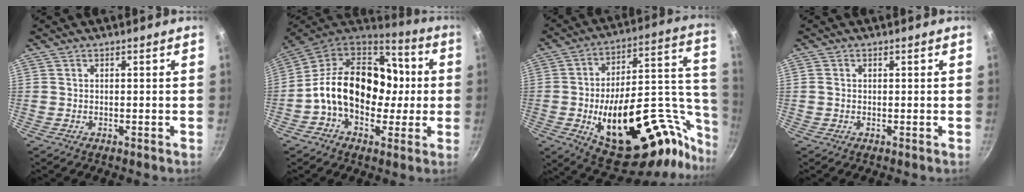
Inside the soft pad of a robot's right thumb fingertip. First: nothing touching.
{"total": 21.8, "force": [-0.4, 15.8, 15.1], "torque": [-0.209, 0.039, -0.022]}
{"total": 34.4, "force": [-11.0, 16.9, 27.9], "torque": [-0.325, 0.057, -0.146]}
{"total": 1.3, "force": [0.3, 1.0, 0.8], "torque": [-0.014, 0.004, 0.005]}